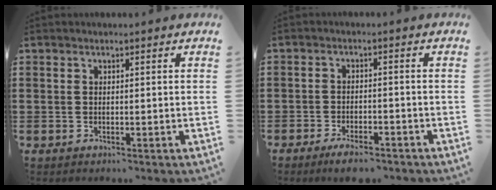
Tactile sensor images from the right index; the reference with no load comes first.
{"total": 3.3, "force": [-3.0, 0.4, 1.2], "torque": [-0.022, 0.003, -0.059]}